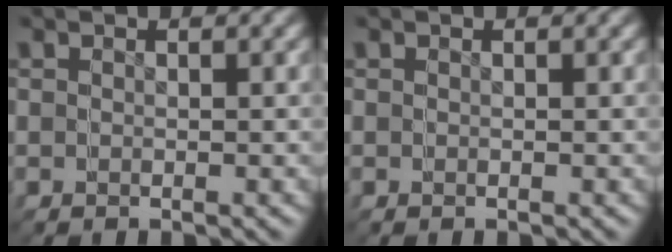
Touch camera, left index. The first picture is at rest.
{"total": 0.0}